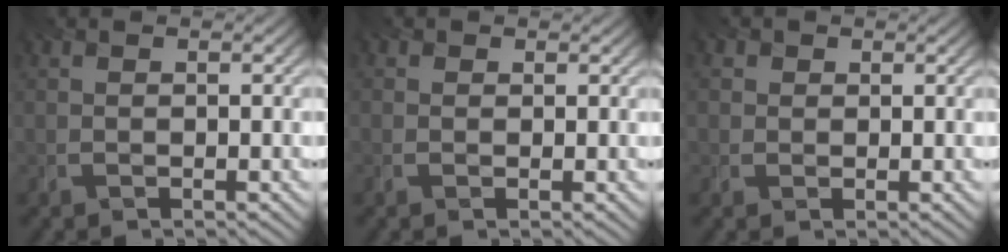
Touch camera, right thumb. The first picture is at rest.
{"total": 0.6, "force": [0.2, 0.6, -0.1], "torque": [0.004, -0.004, 0.000]}
{"total": 1.9, "force": [0.8, 1.7, 0.2], "torque": [-0.006, -0.002, 0.007]}